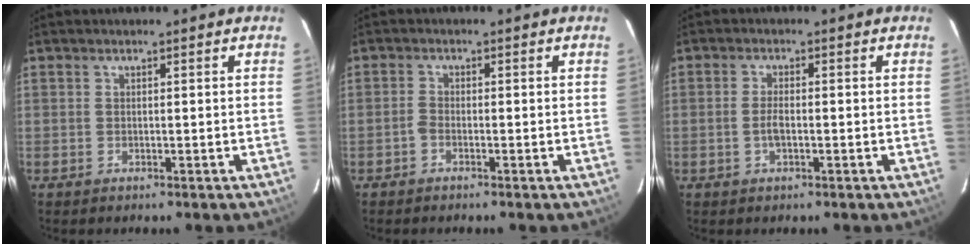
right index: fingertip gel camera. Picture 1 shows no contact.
{"total": 1.2, "force": [-0.9, 0.5, 0.7], "torque": [-0.017, 0.004, -0.020]}
{"total": 2.7, "force": [-0.6, 1.1, 2.4], "torque": [-0.049, 0.001, -0.011]}